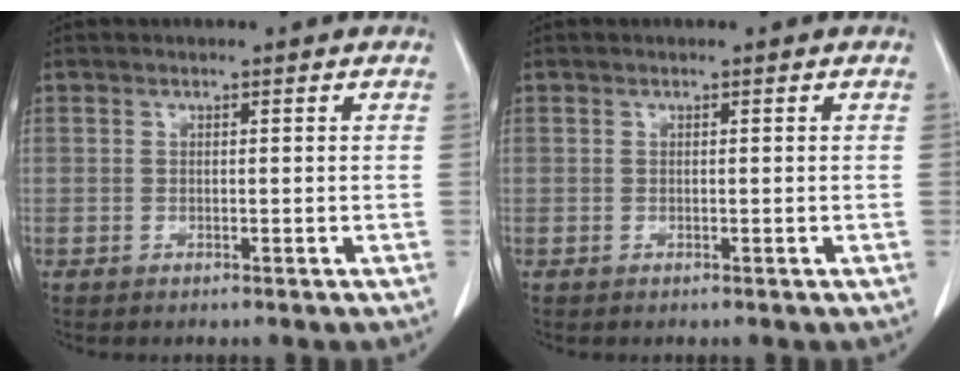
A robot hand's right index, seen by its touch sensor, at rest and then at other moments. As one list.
[{"total": 0.0}]